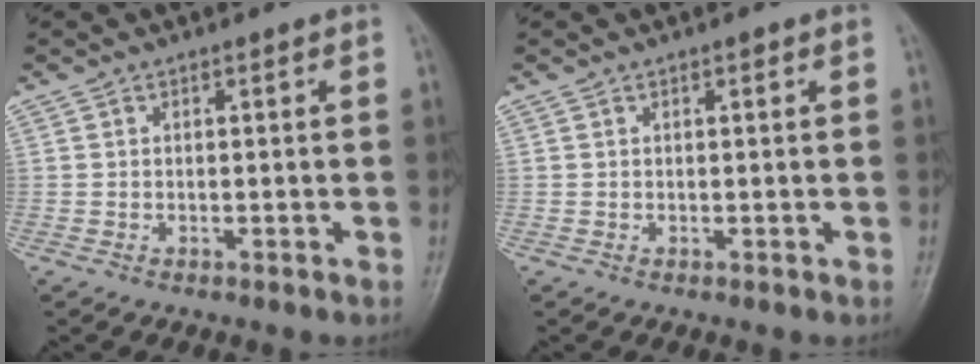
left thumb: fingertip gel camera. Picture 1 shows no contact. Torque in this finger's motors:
{"motor_torque": [0.12, -0.03, 0.06, -0.14, 0.00]}